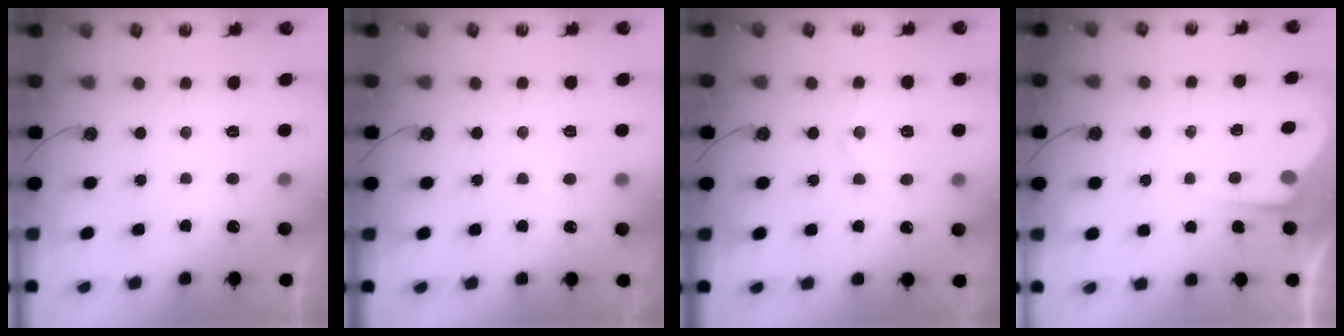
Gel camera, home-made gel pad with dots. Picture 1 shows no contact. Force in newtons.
{"total": 5.7, "press": 5.6, "slide": 0.7}
{"total": 7.4, "press": 7.4, "slide": 0.4}
{"total": 2.3, "press": 2.3, "slide": 0.3}